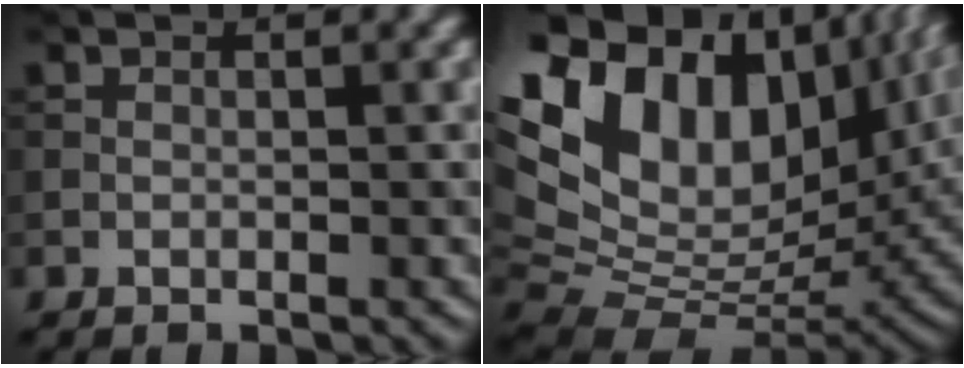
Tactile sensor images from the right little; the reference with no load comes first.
{"total": 19.6, "force": [7.7, 11.9, 13.6], "torque": [-0.266, 0.049, 0.134]}